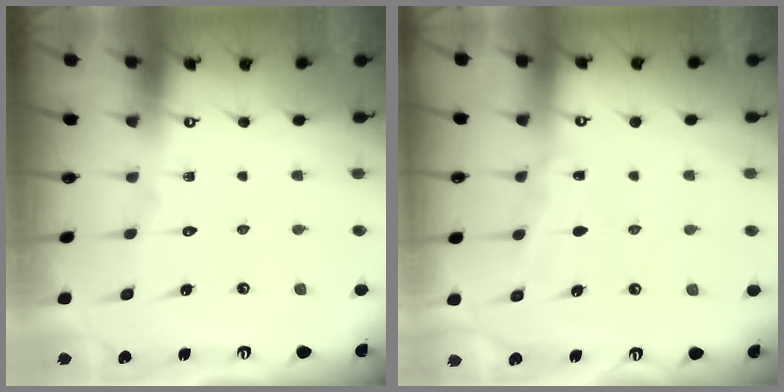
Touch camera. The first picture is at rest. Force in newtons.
{"total": 3.9, "press": 3.8, "slide": 0.5}